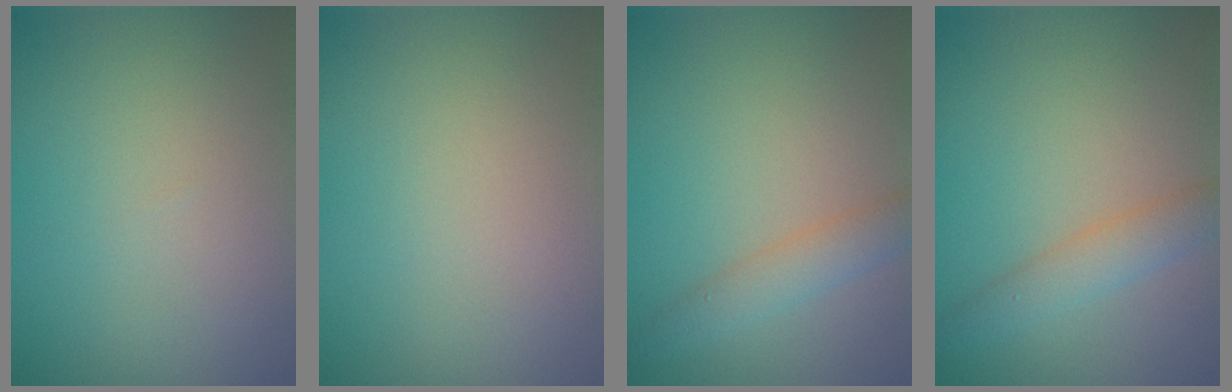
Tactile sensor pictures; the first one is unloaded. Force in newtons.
{"total": 0.0}
{"total": 2.7, "press": 2.7, "slide": 0.2}
{"total": 2.7, "press": 2.7, "slide": 0.2}